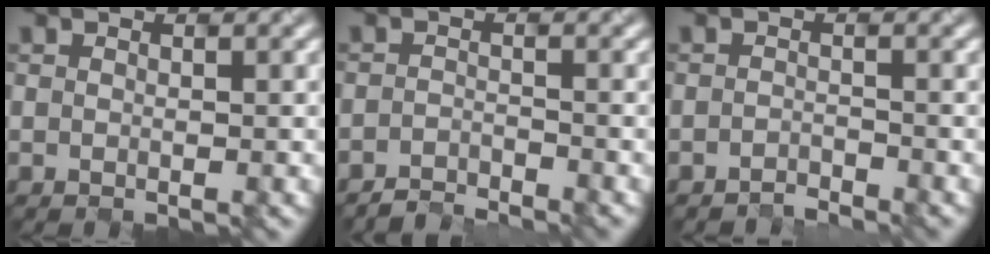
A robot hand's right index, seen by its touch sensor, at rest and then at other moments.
{"total": 2.0, "force": [-1.9, -0.1, -0.4], "torque": [0.017, -0.002, -0.044]}
{"total": 1.4, "force": [-1.2, -0.3, -0.6], "torque": [0.008, -0.003, -0.028]}